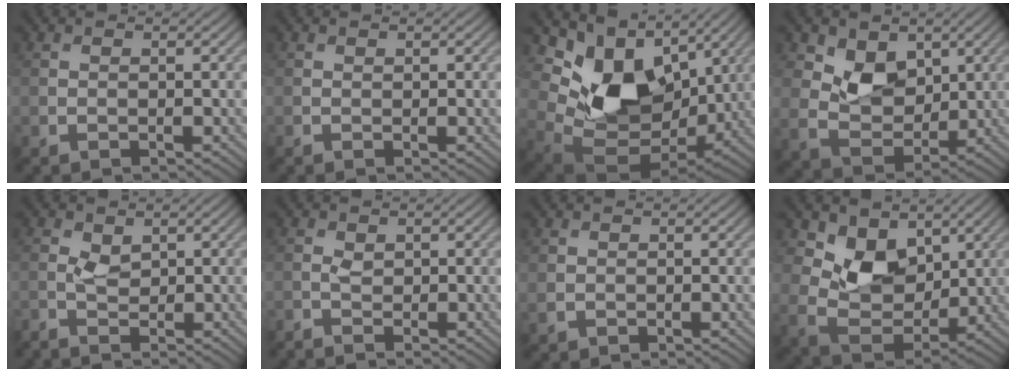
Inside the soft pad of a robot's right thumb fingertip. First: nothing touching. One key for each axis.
{"total": 0.0}
{"total": 13.7, "fx": 4.6, "fy": 8.9, "fz": 9.4, "tx": -0.191, "ty": -0.007, "tz": 0.090}
{"total": 6.3, "fx": 2.8, "fy": 4.4, "fz": 3.6, "tx": -0.080, "ty": -0.017, "tz": 0.045}
{"total": 1.5, "fx": -0.3, "fy": 0.7, "fz": 1.3, "tx": -0.037, "ty": 0.003, "tz": -0.012}
{"total": 1.1, "fx": -0.9, "fy": 0.3, "fz": 0.7, "tx": -0.025, "ty": 0.000, "tz": -0.025}
{"total": 0.8, "fx": -0.1, "fy": 0.7, "fz": 0.3, "tx": -0.010, "ty": -0.004, "tz": 0.000}
{"total": 8.1, "fx": 3.9, "fy": 5.4, "fz": 4.6, "tx": -0.099, "ty": -0.020, "tz": 0.065}